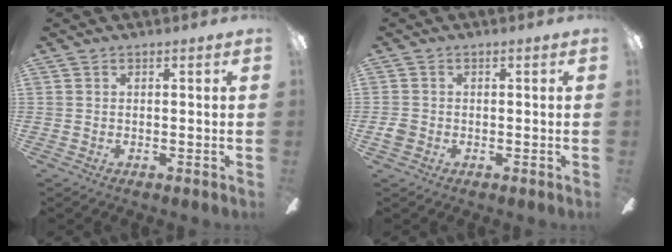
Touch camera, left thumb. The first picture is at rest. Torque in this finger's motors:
{"motor_torque": [-0.16, 0.51, 0.40, -0.28, 0.00]}